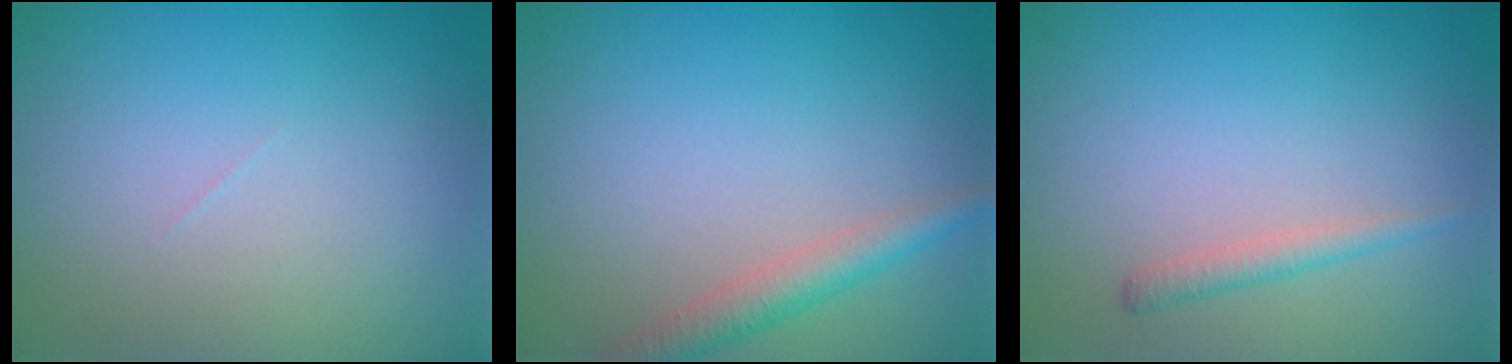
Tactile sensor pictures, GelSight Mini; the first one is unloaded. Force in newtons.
{"total": 2.7, "press": 2.7, "slide": 0.1}
{"total": 1.4, "press": 1.3, "slide": 0.1}